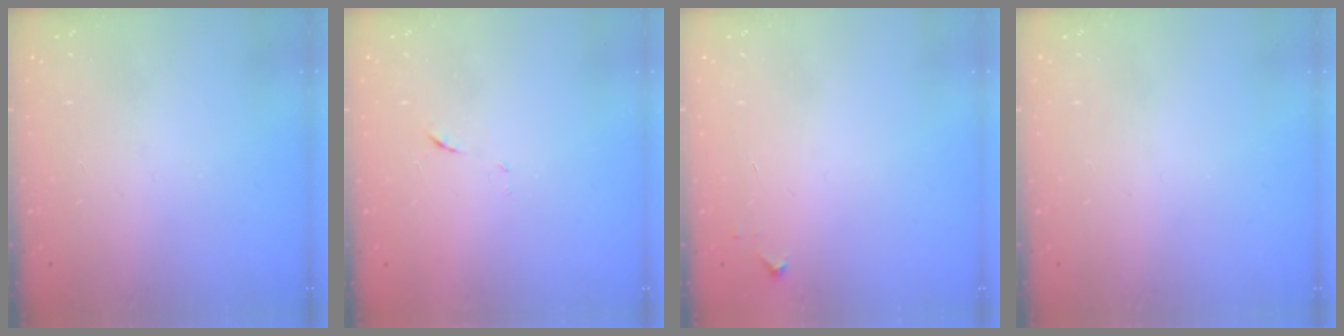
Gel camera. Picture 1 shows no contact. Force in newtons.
{"total": 6.7, "press": 6.6, "slide": 0.6}
{"total": 3.3, "press": 3.2, "slide": 0.4}
{"total": 0.0}